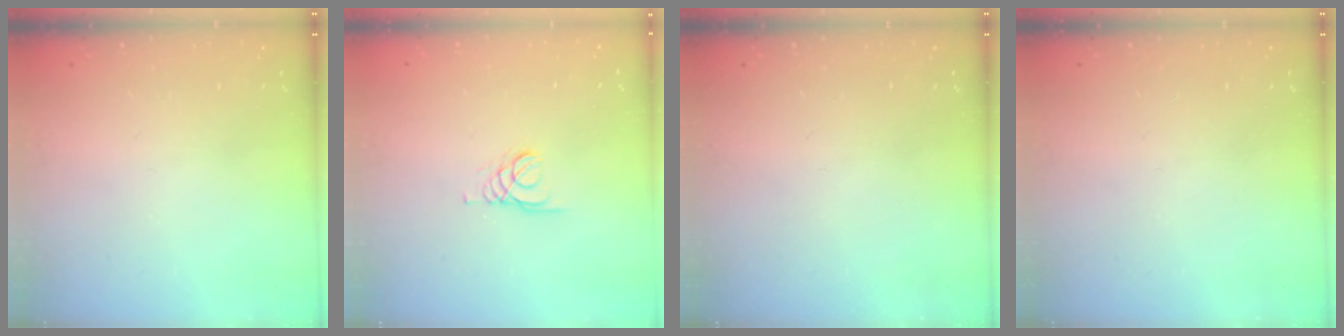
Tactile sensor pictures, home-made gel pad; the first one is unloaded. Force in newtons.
{"total": 1.6, "press": 1.5, "slide": 0.2}
{"total": 0.0}
{"total": 0.0}